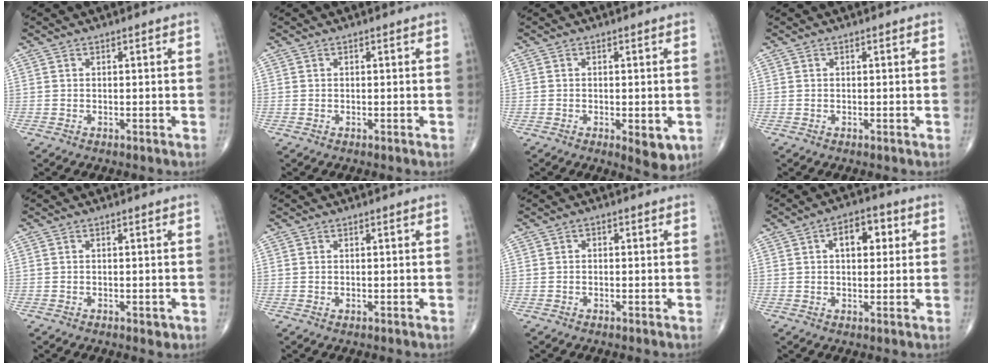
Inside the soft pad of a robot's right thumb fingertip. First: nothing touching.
{"total": 0.0}
{"total": 5.1, "force": [-1.5, 2.0, 4.4], "torque": [-0.048, -0.009, -0.016]}
{"total": 0.0}
{"total": 1.4, "force": [-0.6, 0.8, 1.1], "torque": [-0.010, -0.002, -0.006]}
{"total": 0.0}
{"total": 0.8, "force": [0.0, 0.6, 0.5], "torque": [-0.001, 0.003, -0.006]}
{"total": 7.4, "force": [2.0, 4.3, 5.7], "torque": [-0.062, 0.010, 0.025]}